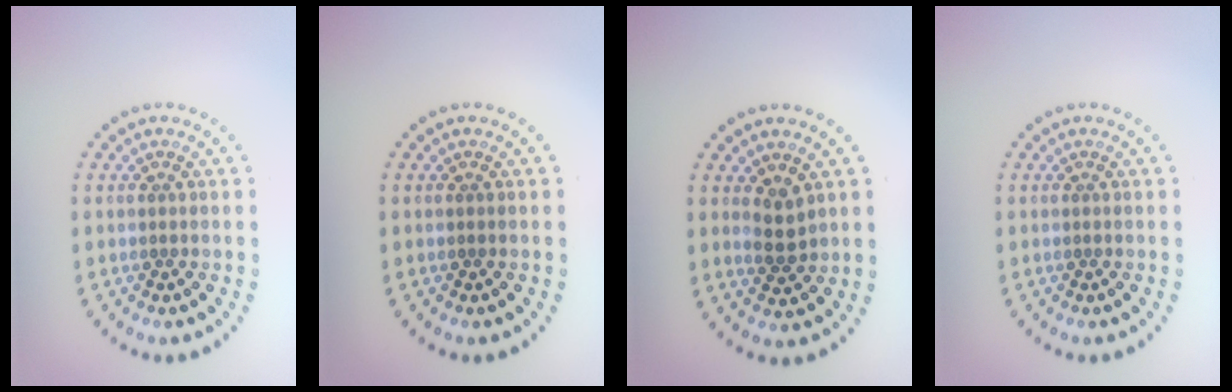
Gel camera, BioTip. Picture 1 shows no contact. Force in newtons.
{"total": 0.0}
{"total": 2.1, "press": 2.0, "slide": 0.7}
{"total": 0.0}